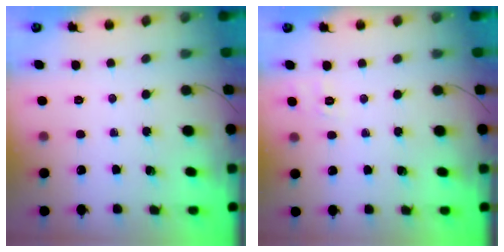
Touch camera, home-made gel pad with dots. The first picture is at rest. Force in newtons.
{"total": 2.7, "press": 2.1, "slide": 1.6}